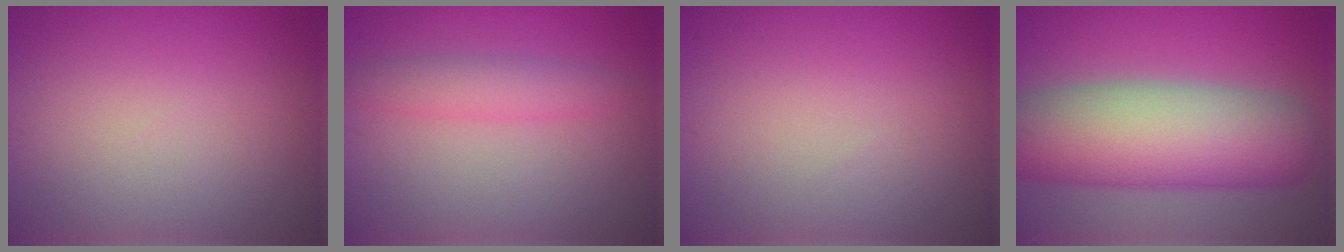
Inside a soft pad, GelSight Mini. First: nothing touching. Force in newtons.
{"total": 2.5, "press": 2.5, "slide": 0.1}
{"total": 0.0}
{"total": 11.7, "press": 11.7, "slide": 0.5}